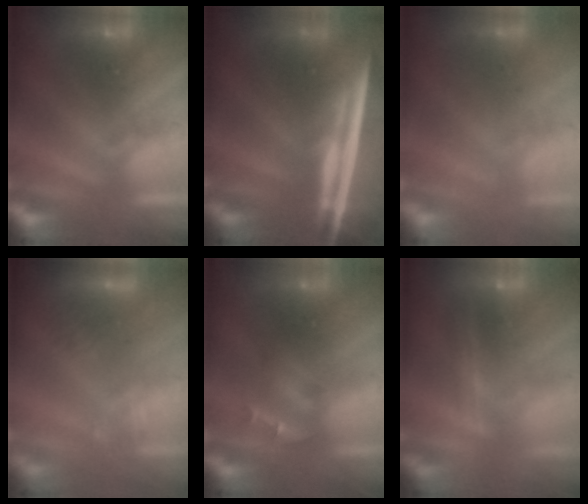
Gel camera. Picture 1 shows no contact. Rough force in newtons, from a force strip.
{"total": 9.1}
{"total": 2.2}
{"total": 2.6}
{"total": 2.4}
{"total": 2.4}